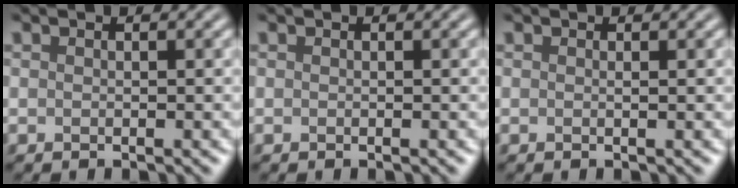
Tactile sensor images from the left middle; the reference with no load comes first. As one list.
[{"total": 0.0}, {"total": 0.0}]